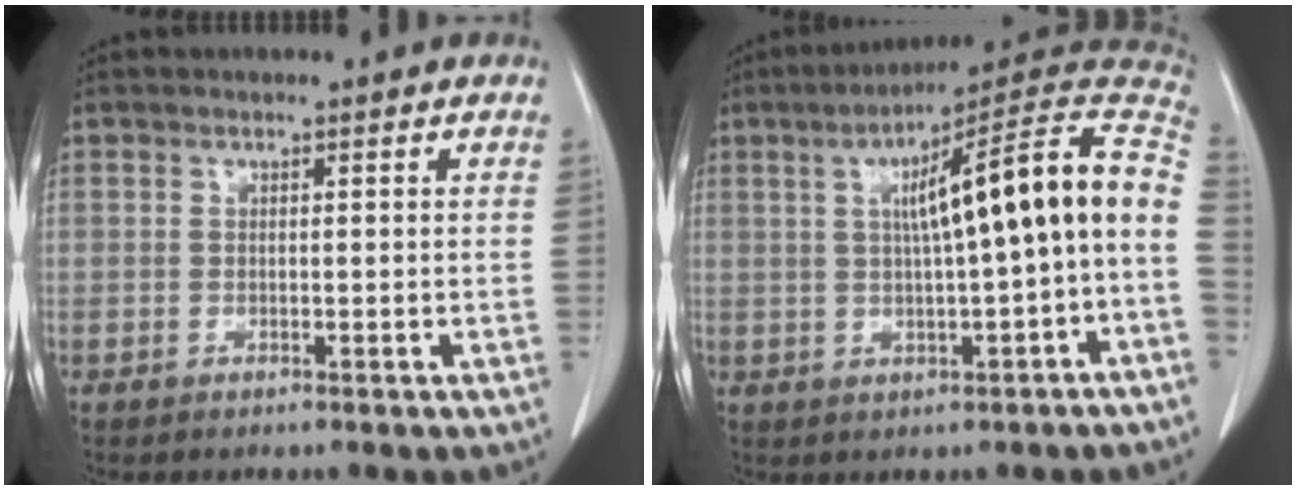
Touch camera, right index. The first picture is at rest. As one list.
[{"total": 17.6, "force": [1.2, 0.8, 17.5], "torque": [-0.237, 0.044, 0.014]}]